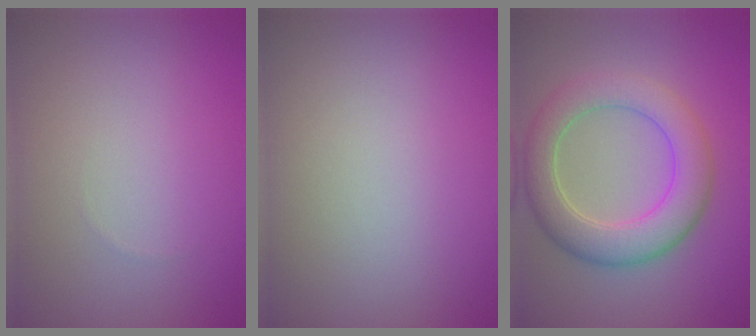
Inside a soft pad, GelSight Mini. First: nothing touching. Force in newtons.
{"total": 0.0}
{"total": 6.0, "press": 5.9, "slide": 0.4}